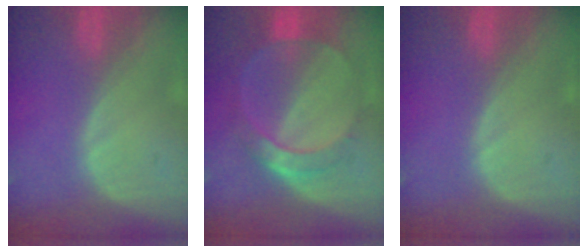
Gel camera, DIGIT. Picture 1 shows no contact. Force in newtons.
{"total": 7.1, "press": 6.3, "slide": 3.2}
{"total": 0.0}